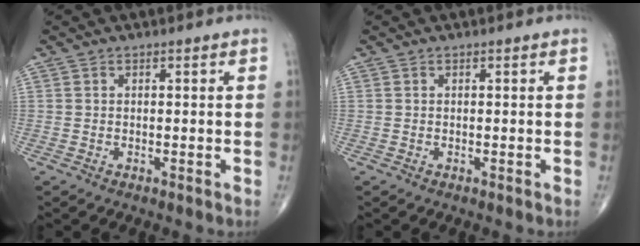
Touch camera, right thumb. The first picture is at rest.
{"total": 0.0}